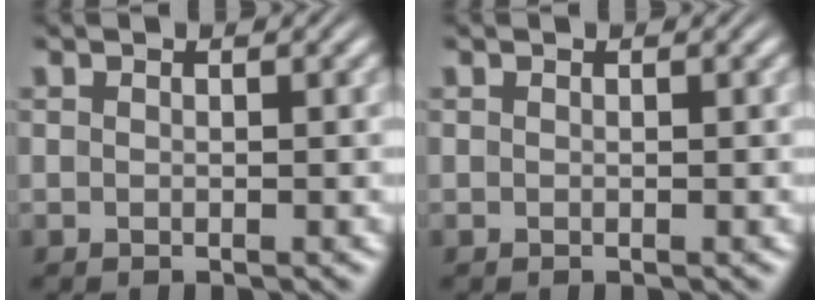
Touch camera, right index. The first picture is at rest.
{"total": 0.0}